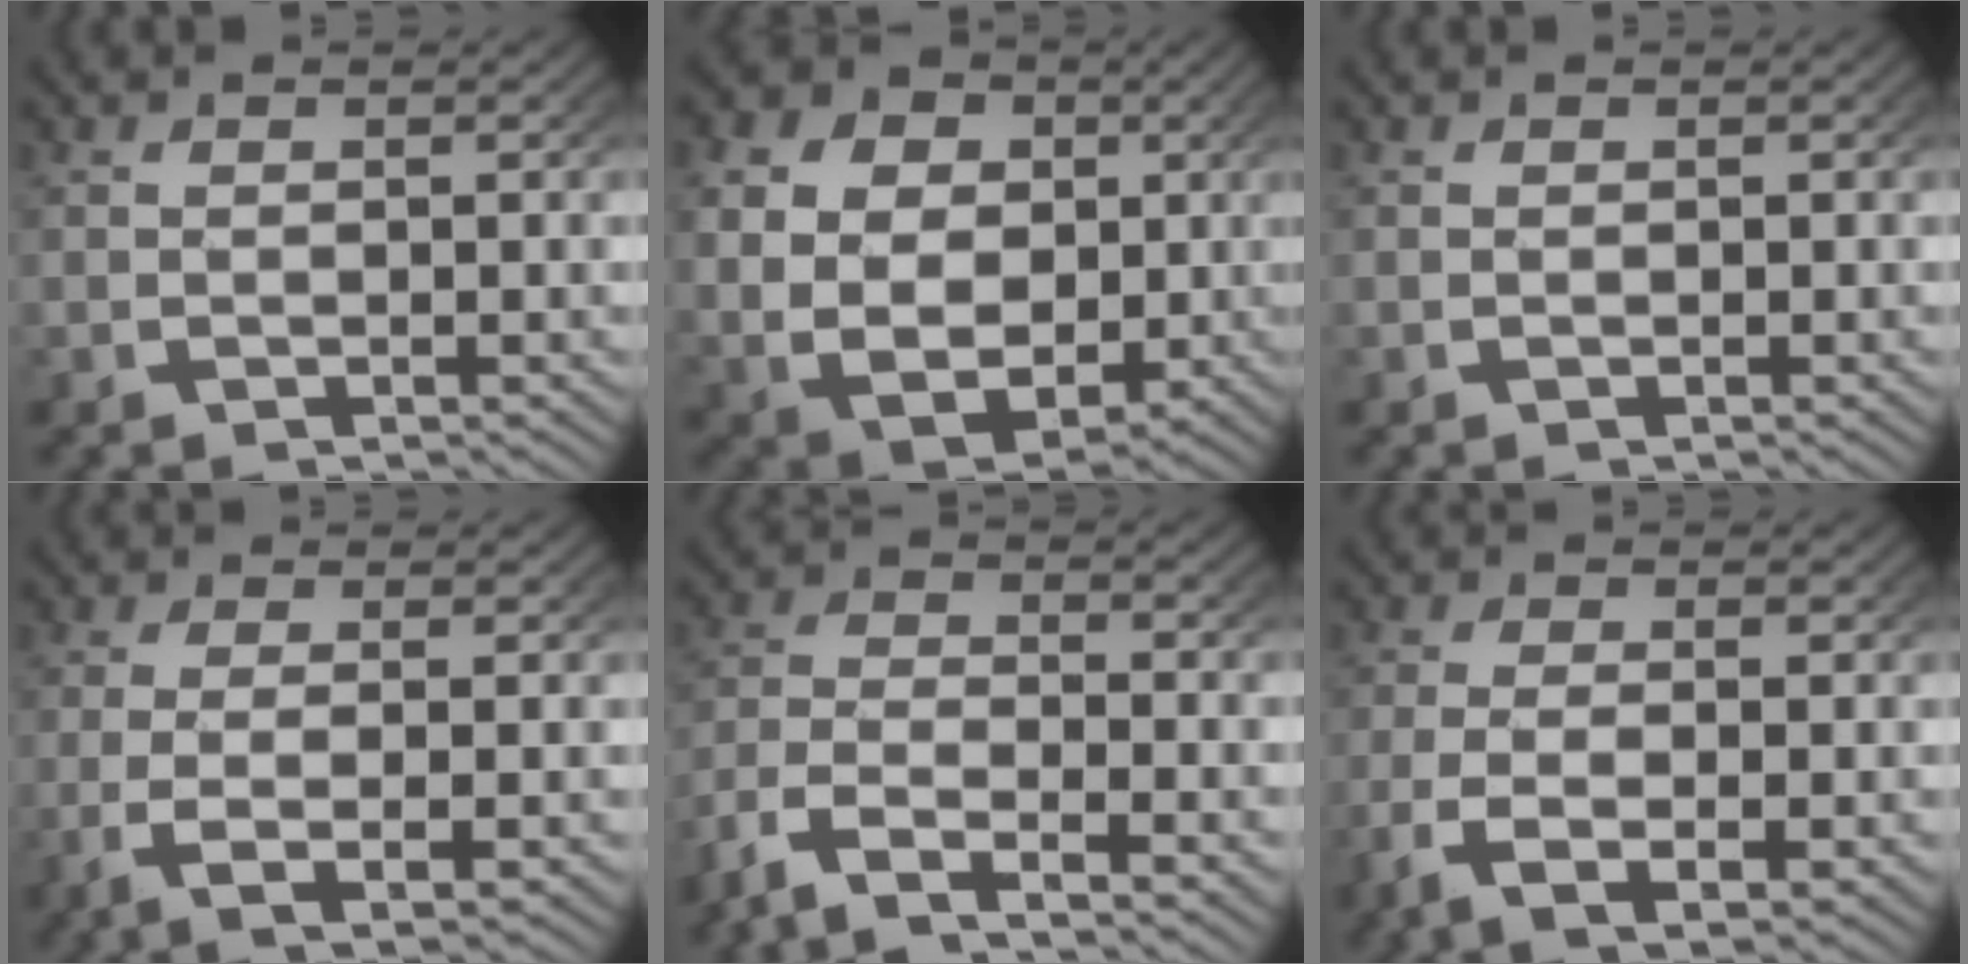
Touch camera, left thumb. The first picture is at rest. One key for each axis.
{"total": 13.5, "fx": -0.2, "fy": 10.7, "fz": 8.2, "tx": -0.179, "ty": -0.052, "tz": 0.009}
{"total": 0.0}
{"total": 4.4, "fx": -0.8, "fy": 1.1, "fz": 4.1, "tx": -0.088, "ty": -0.010, "tz": -0.006}
{"total": 8.3, "fx": -4.9, "fy": 4.4, "fz": 5.0, "tx": -0.119, "ty": -0.020, "tz": -0.078}
{"total": 4.8, "fx": -1.4, "fy": 2.0, "fz": 4.2, "tx": -0.092, "ty": -0.011, "tz": -0.019}